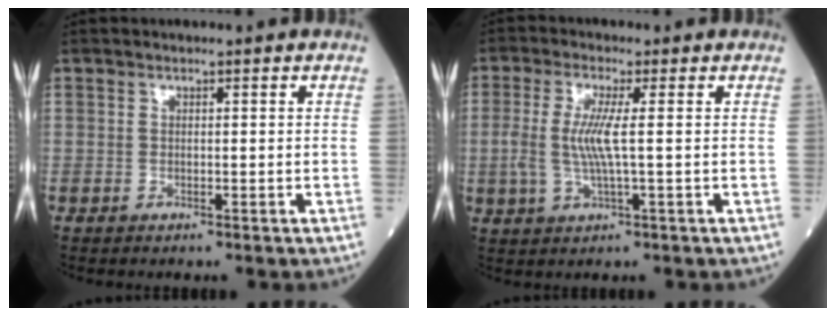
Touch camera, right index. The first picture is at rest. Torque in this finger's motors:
{"motor_torque": [0.15, -0.01, 0.02, 0.03]}